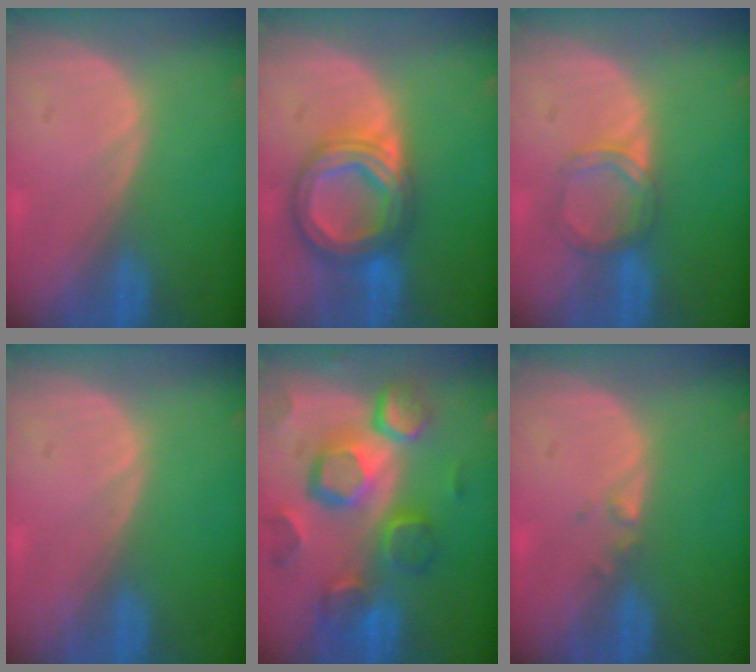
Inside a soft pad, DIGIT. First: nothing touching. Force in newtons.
{"total": 8.5, "press": 8.5, "slide": 0.6}
{"total": 3.7, "press": 3.7, "slide": 0.4}
{"total": 0.0}
{"total": 12.4, "press": 10.6, "slide": 6.3}
{"total": 1.0, "press": 0.9, "slide": 0.5}